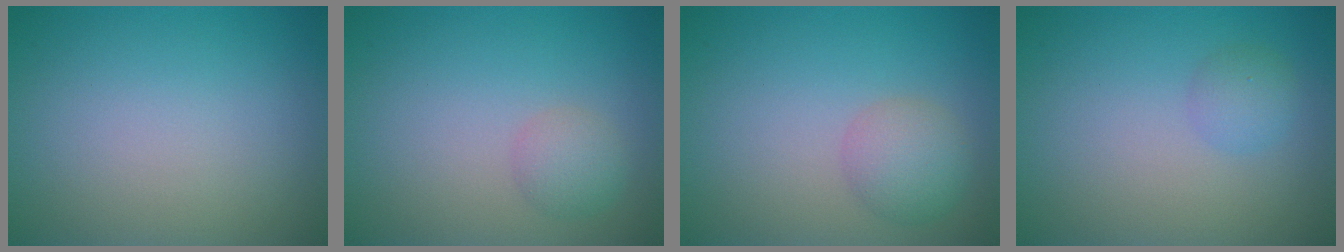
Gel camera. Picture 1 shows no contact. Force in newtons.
{"total": 1.9, "press": 1.8, "slide": 0.1}
{"total": 2.8, "press": 2.8, "slide": 0.1}
{"total": 1.5, "press": 1.5, "slide": 0.0}